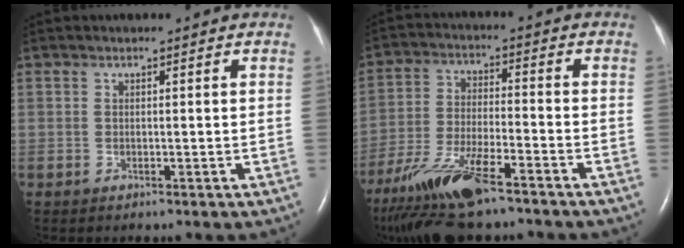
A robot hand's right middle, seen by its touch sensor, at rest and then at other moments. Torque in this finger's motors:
{"motor_torque": [1.23, -0.91, 0.34, 0.09]}